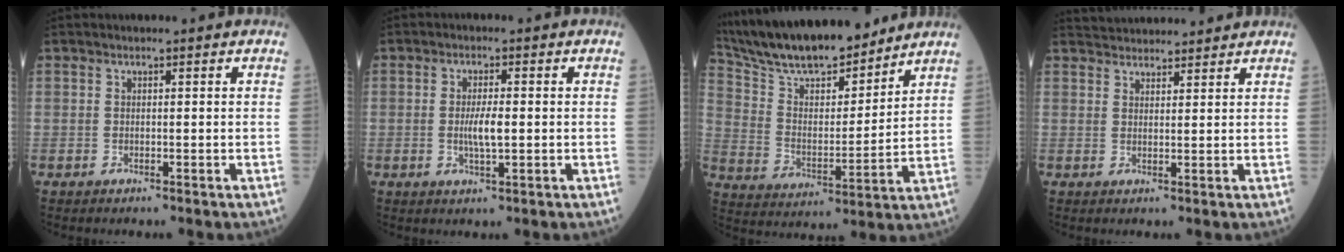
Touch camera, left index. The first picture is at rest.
{"total": 3.5, "force": [-0.4, 0.6, 3.5], "torque": [-0.068, -0.007, -0.008]}
{"total": 18.7, "force": [16.6, 3.3, 7.9], "torque": [-0.147, 0.009, 0.287]}
{"total": 8.4, "force": [8.1, 1.5, 1.6], "torque": [-0.021, 0.028, 0.113]}